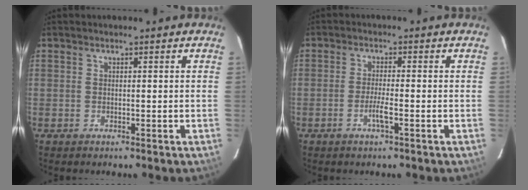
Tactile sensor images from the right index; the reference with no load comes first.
{"total": 2.9, "force": [-1.2, 0.0, 2.6], "torque": [-0.052, -0.002, -0.025]}